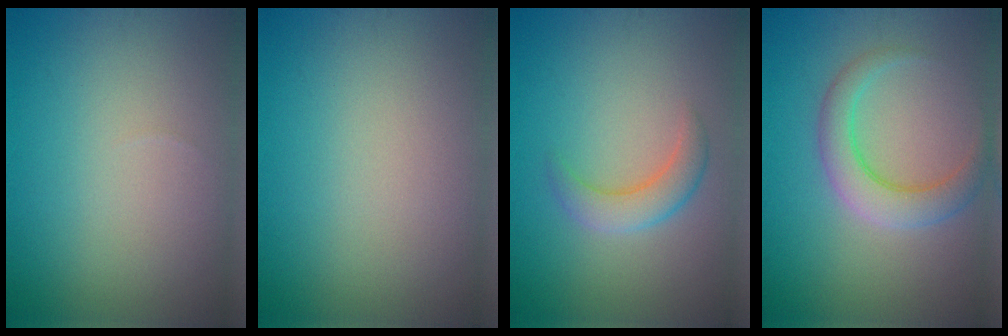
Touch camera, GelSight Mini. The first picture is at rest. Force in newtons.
{"total": 0.0}
{"total": 2.6, "press": 2.6, "slide": 0.3}
{"total": 3.6, "press": 3.6, "slide": 0.1}